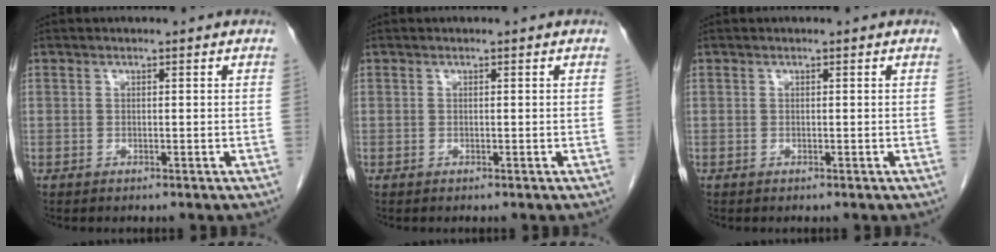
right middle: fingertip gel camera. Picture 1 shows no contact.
{"total": 0.0}
{"total": 0.0}